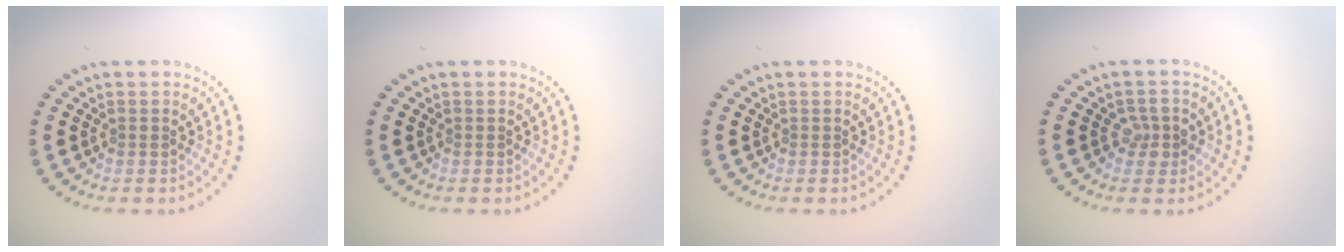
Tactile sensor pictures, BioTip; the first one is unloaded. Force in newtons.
{"total": 0.0}
{"total": 0.0}
{"total": 1.9, "press": 1.9, "slide": 0.5}